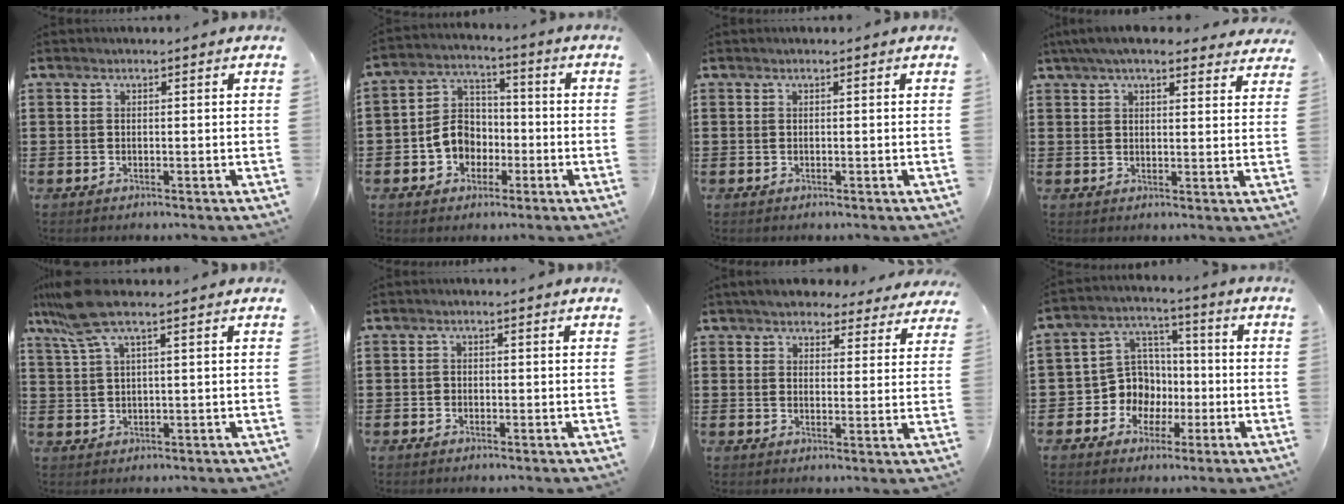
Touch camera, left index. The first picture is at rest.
{"total": 6.9, "force": [-2.3, 5.9, 2.9], "torque": [-0.077, 0.020, -0.047]}
{"total": 0.0}
{"total": 5.9, "force": [5.1, 0.9, 2.8], "torque": [-0.068, -0.005, 0.095]}
{"total": 6.8, "force": [3.7, 1.1, 5.6], "torque": [-0.133, 0.004, 0.066]}
{"total": 0.9, "force": [-0.5, 0.8, 0.2], "torque": [-0.007, 0.002, -0.012]}
{"total": 4.5, "force": [4.4, 0.9, 0.8], "torque": [-0.034, -0.012, 0.080]}
{"total": 8.5, "force": [-1.5, 8.1, 2.0], "torque": [-0.086, 0.002, -0.026]}